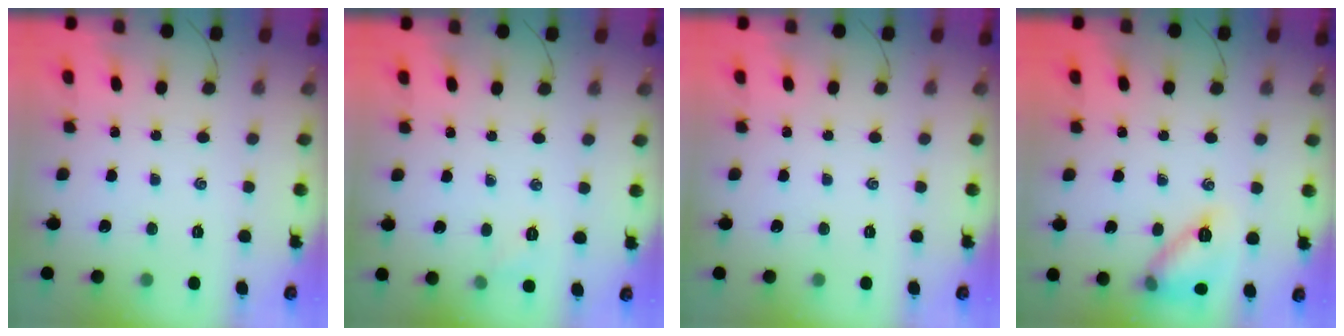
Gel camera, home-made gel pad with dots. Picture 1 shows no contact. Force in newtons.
{"total": 4.3, "press": 4.1, "slide": 1.2}
{"total": 0.0}
{"total": 11.2, "press": 11.1, "slide": 1.3}